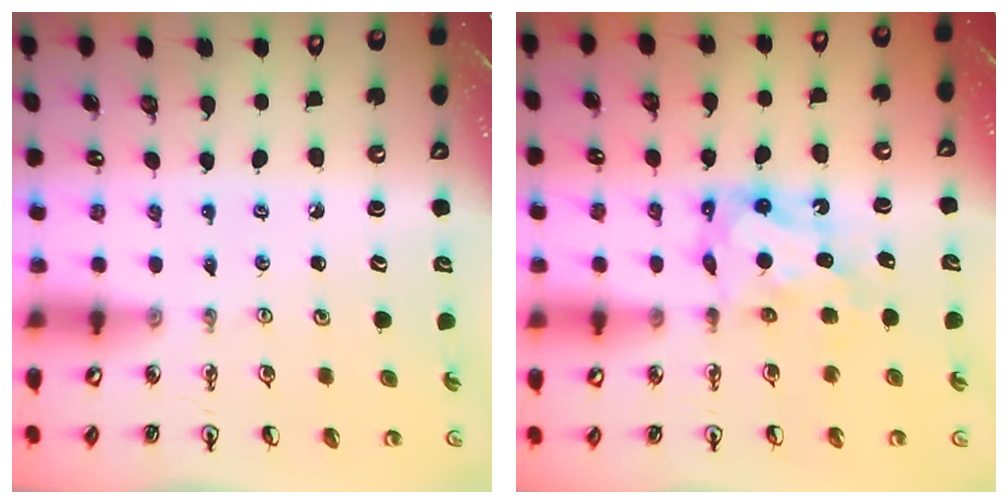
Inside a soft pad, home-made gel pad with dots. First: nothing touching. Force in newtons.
{"total": 7.2, "press": 7.1, "slide": 0.6}